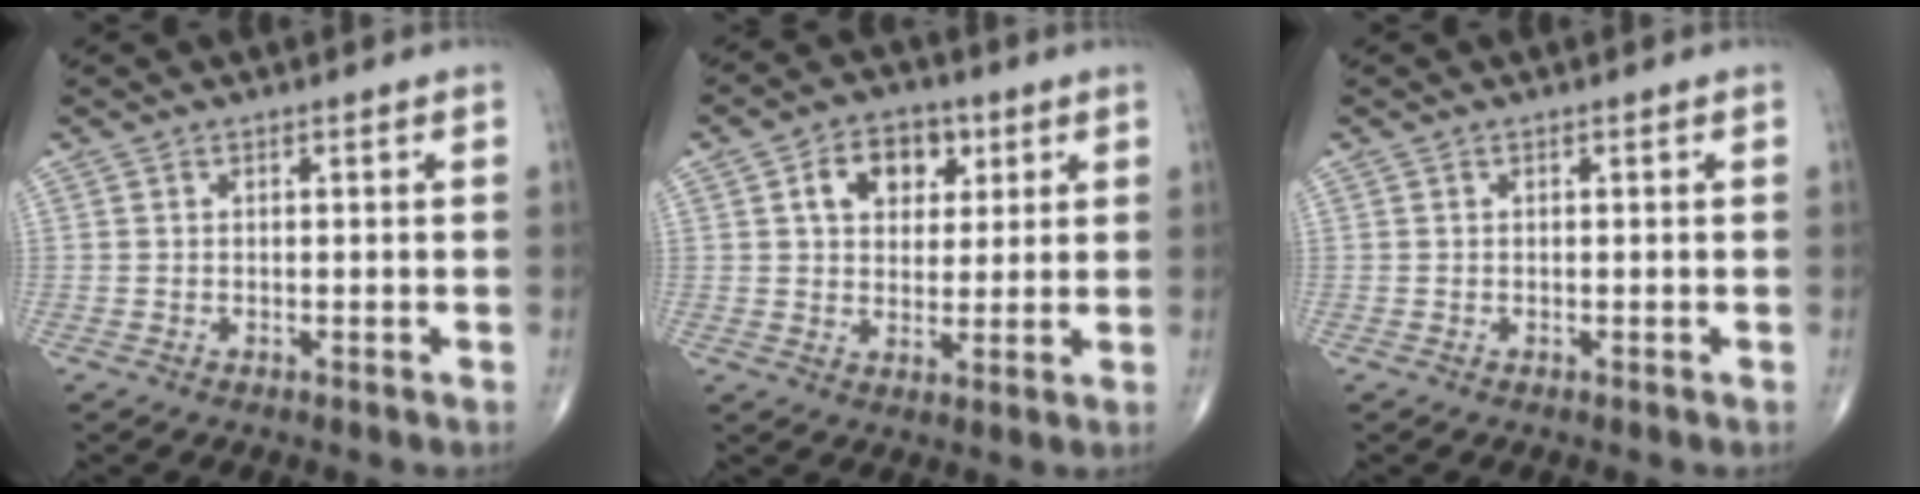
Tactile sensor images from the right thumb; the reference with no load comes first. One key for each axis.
{"total": 9.3, "fx": 3.3, "fy": 6.6, "fz": 5.7, "tx": -0.053, "ty": -0.004, "tz": 0.050}
{"total": 0.0}